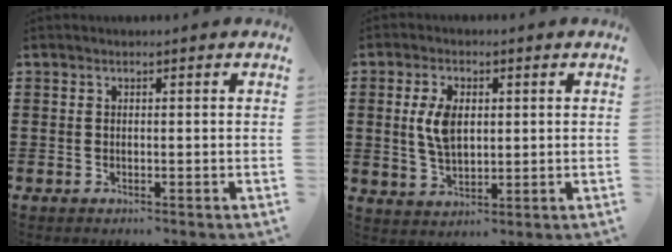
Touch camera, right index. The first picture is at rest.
{"total": 6.1, "force": [0.9, 3.5, 5.0], "torque": [-0.119, 0.007, 0.011]}